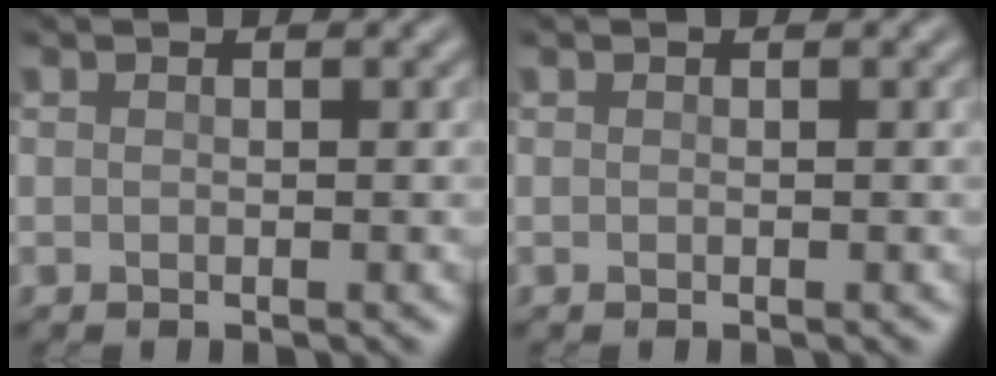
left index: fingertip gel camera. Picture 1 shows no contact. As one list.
[{"total": 0.0}]